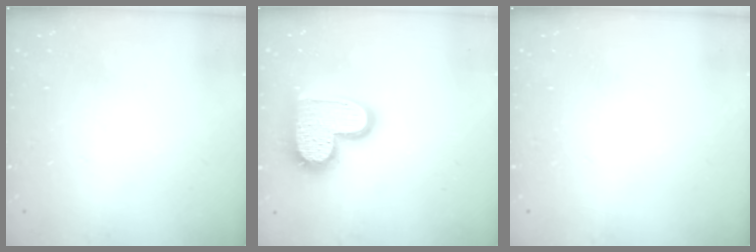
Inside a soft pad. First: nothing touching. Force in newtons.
{"total": 16.0, "press": 16.0, "slide": 1.1}
{"total": 0.0}